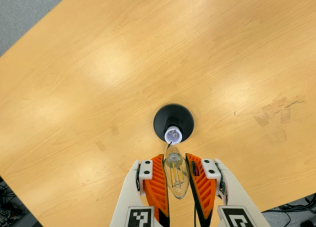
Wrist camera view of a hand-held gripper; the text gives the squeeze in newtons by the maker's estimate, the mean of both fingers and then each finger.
{"total": 18.5, "left": 19.6, "right": 17.5}